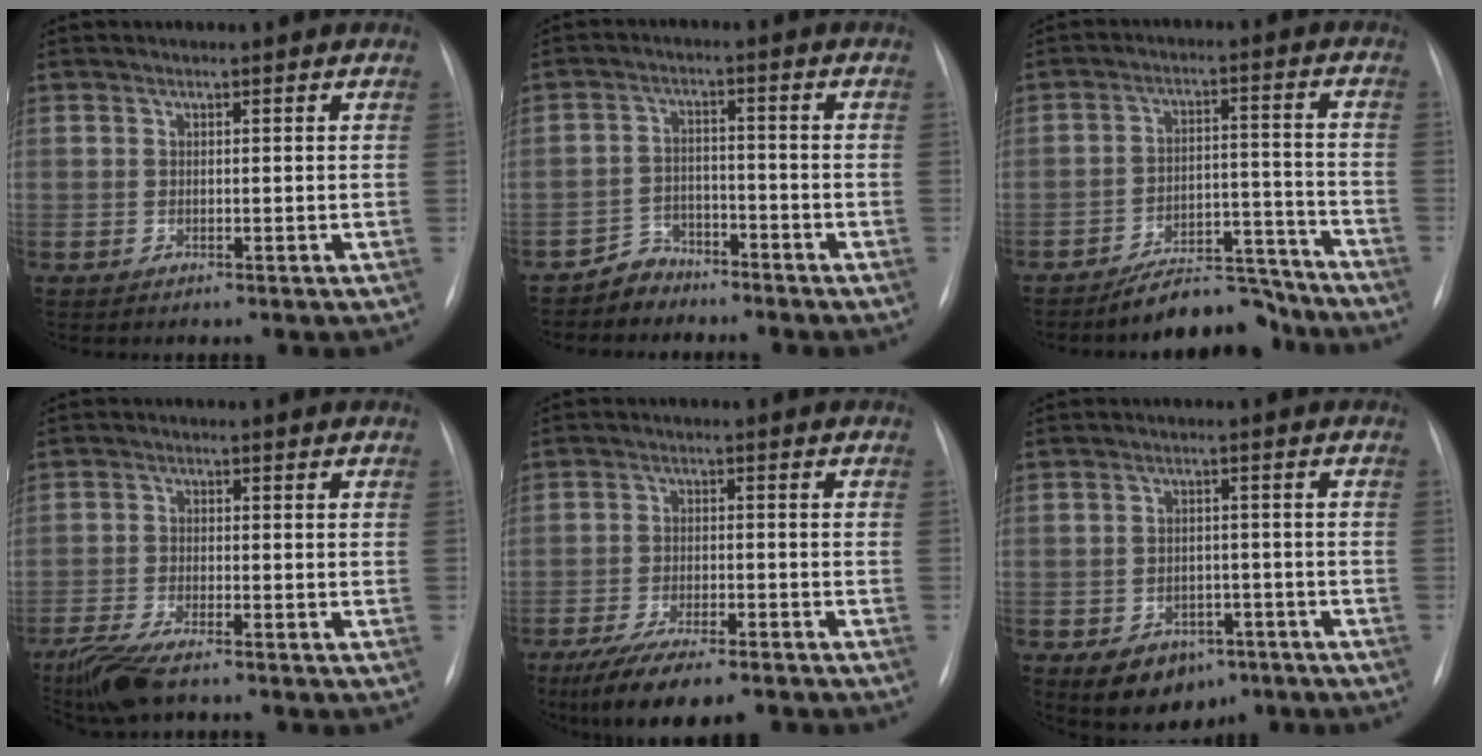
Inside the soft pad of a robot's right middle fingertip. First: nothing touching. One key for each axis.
{"total": 4.3, "fx": -3.8, "fy": 2.0, "fz": -0.6, "tx": 0.013, "ty": 0.003, "tz": -0.071}
{"total": 8.7, "fx": -8.2, "fy": 2.2, "fz": 1.8, "tx": -0.013, "ty": 0.038, "tz": -0.130}
{"total": 7.3, "fx": -5.8, "fy": 1.2, "fz": 4.3, "tx": -0.090, "ty": -0.022, "tz": -0.106}
{"total": 11.6, "fx": -8.9, "fy": 2.5, "fz": 7.0, "tx": -0.115, "ty": -0.024, "tz": -0.138}
{"total": 7.9, "fx": -4.7, "fy": 5.3, "fz": 3.5, "tx": -0.053, "ty": 0.010, "tz": -0.057}